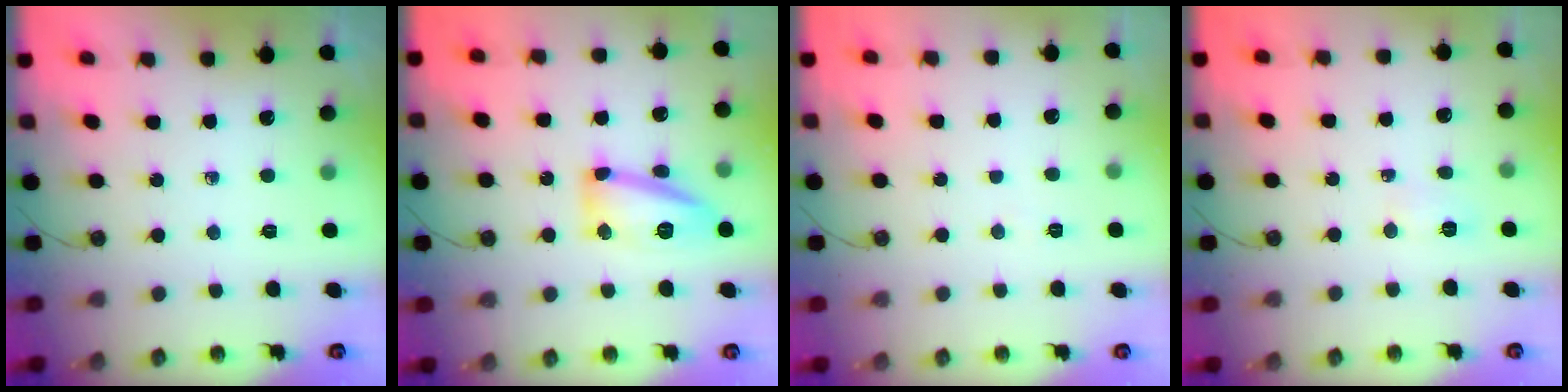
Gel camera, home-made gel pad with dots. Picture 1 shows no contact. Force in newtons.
{"total": 14.4, "press": 14.3, "slide": 1.2}
{"total": 17.6, "press": 5.1, "slide": 16.9}
{"total": 3.4, "press": 3.3, "slide": 0.9}